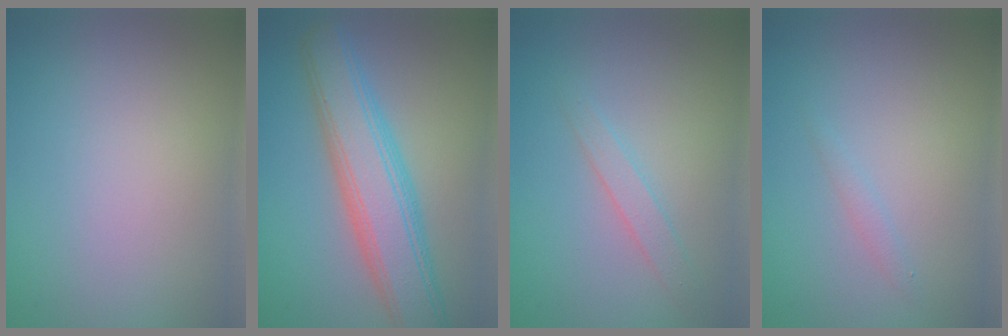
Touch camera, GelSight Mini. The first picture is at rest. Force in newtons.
{"total": 7.3, "press": 7.3, "slide": 0.1}
{"total": 1.6, "press": 1.6, "slide": 0.1}
{"total": 0.8, "press": 0.8, "slide": 0.0}